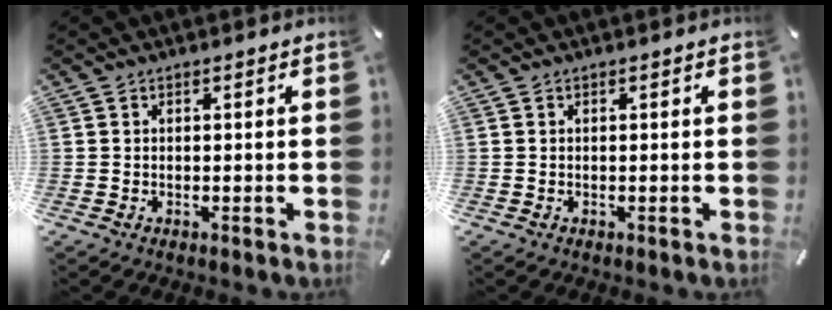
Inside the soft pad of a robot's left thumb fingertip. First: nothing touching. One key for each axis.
{"total": 0.0}